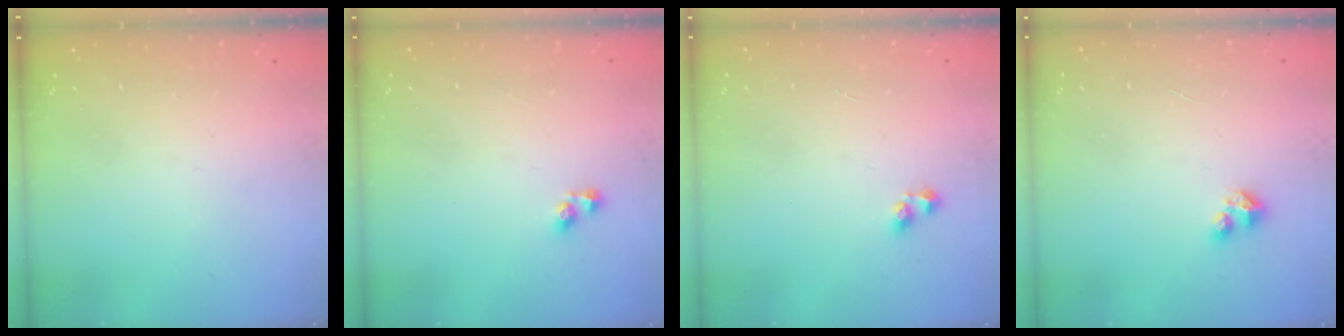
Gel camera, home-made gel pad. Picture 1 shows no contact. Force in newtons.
{"total": 2.7, "press": 2.7, "slide": 0.4}
{"total": 3.5, "press": 3.4, "slide": 0.4}
{"total": 2.4, "press": 2.4, "slide": 0.3}